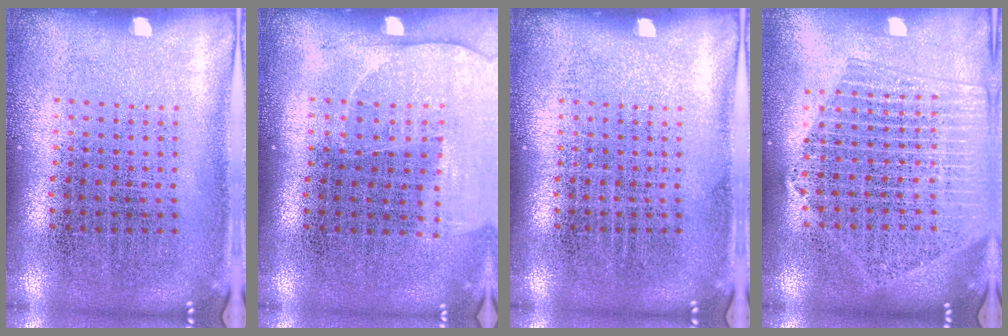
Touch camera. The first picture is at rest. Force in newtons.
{"total": 1.4, "press": 1.3, "slide": 0.5}
{"total": 0.0}
{"total": 2.1, "press": 1.9, "slide": 0.9}